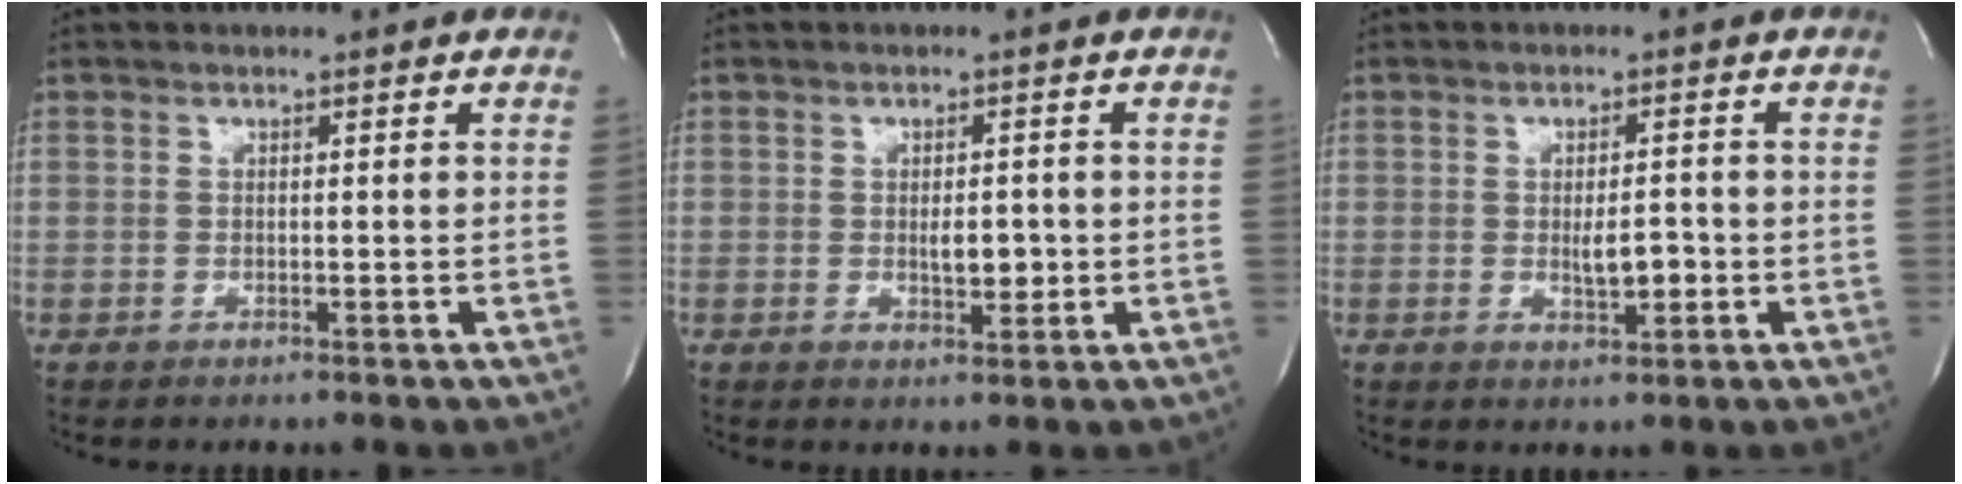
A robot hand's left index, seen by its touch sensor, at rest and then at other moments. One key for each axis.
{"total": 2.9, "fx": -0.3, "fy": 1.3, "fz": 2.6, "tx": -0.043, "ty": -0.002, "tz": 0.000}
{"total": 3.6, "fx": -0.7, "fy": 1.2, "fz": 3.3, "tx": -0.055, "ty": -0.002, "tz": -0.005}